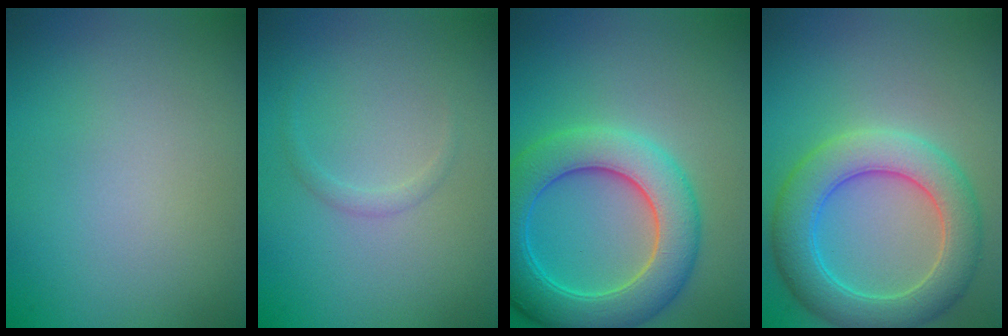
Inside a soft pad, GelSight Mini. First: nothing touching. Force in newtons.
{"total": 0.8, "press": 0.8, "slide": 0.1}
{"total": 7.4, "press": 7.4, "slide": 0.2}
{"total": 6.4, "press": 6.4, "slide": 0.4}